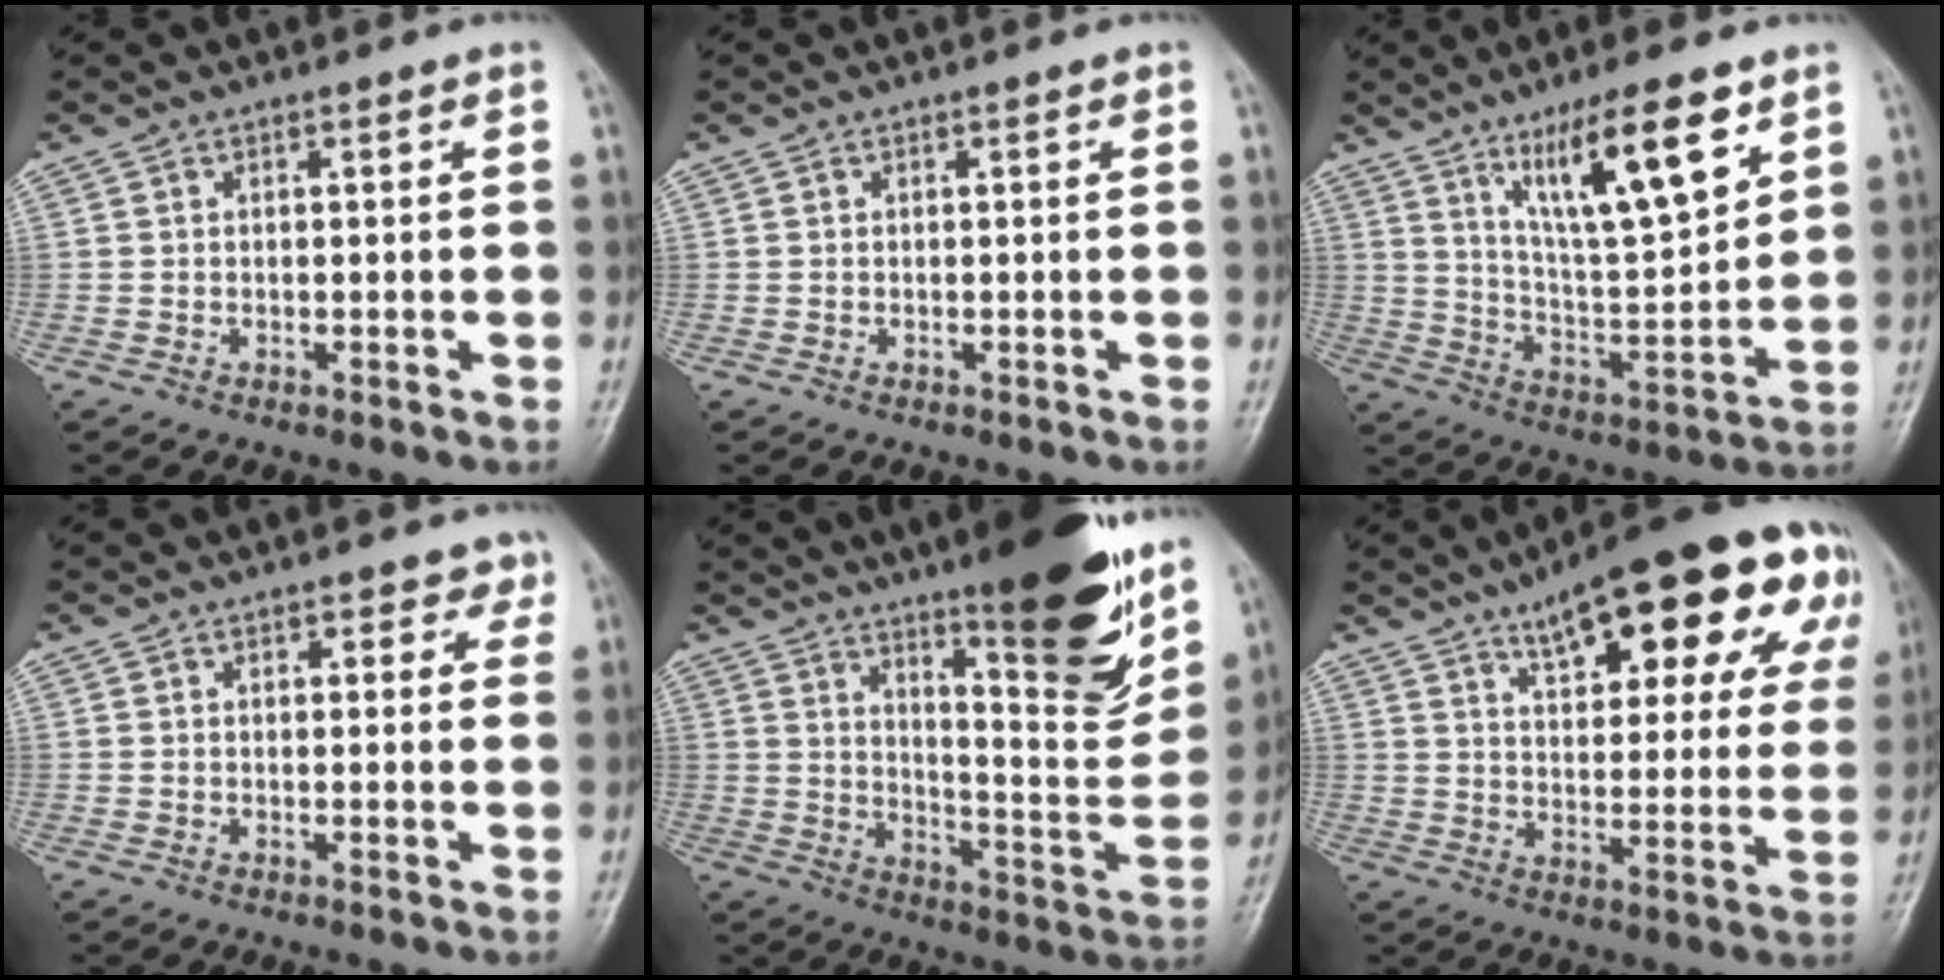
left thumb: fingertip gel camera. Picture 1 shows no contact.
{"total": 0.0}
{"total": 15.8, "force": [8.8, 3.7, 12.6], "torque": [-0.197, -0.048, 0.160]}
{"total": 3.0, "force": [1.8, 1.9, 1.5], "torque": [0.010, -0.005, 0.018]}
{"total": 21.9, "force": [13.9, 4.8, 16.2], "torque": [-0.189, -0.081, 0.214]}
{"total": 23.6, "force": [12.6, 8.8, 18.0], "torque": [-0.203, -0.011, 0.174]}